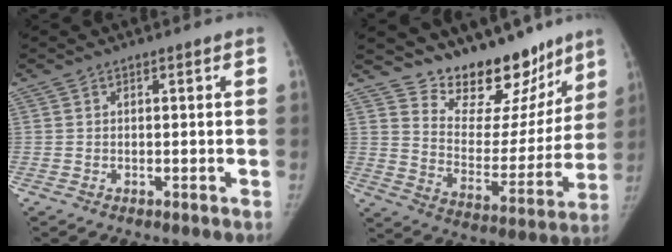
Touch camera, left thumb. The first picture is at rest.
{"total": 19.8, "force": [16.2, 8.7, 7.2], "torque": [-0.050, -0.115, 0.240]}